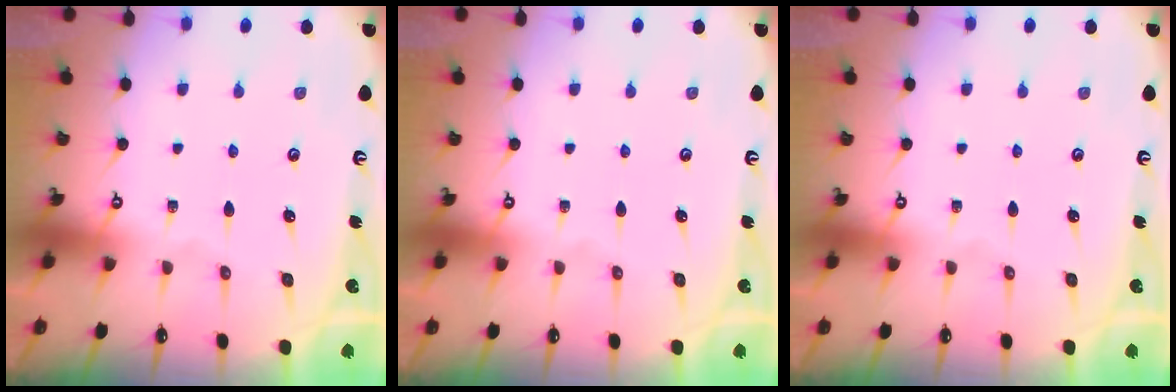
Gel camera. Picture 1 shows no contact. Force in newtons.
{"total": 0.0}
{"total": 0.0}